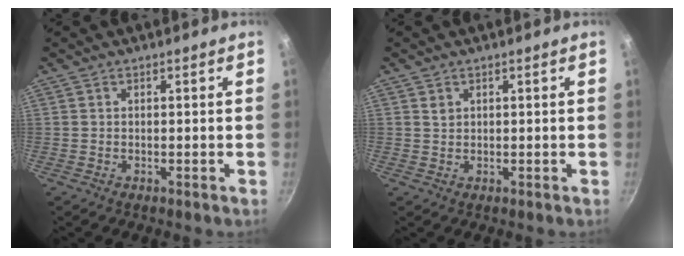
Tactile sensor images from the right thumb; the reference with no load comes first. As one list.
[{"total": 1.2, "force": [0.6, 0.9, 0.4], "torque": [-0.005, -0.001, 0.011]}]